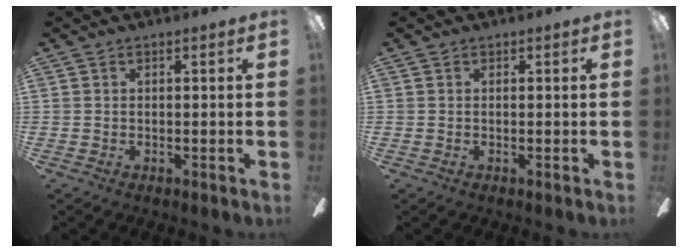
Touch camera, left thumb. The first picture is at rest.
{"total": 0.0}